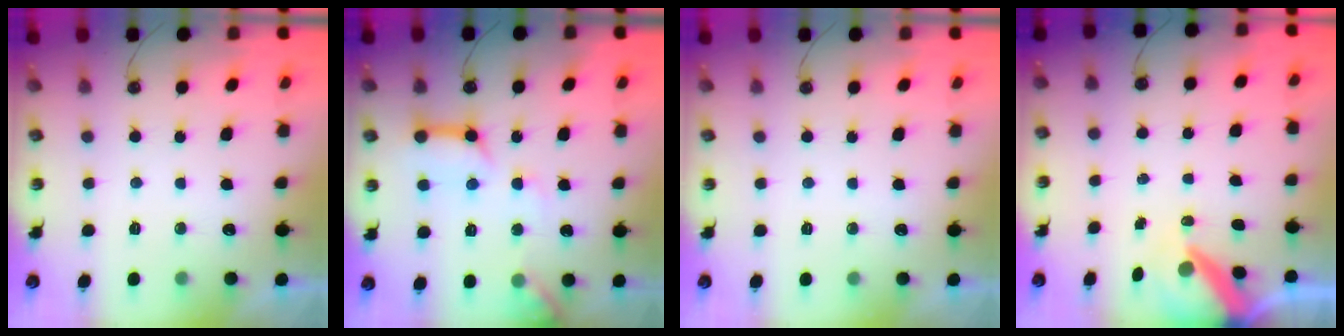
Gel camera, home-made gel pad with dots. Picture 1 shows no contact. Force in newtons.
{"total": 12.2, "press": 12.1, "slide": 1.3}
{"total": 0.0}
{"total": 8.1, "press": 8.0, "slide": 1.0}